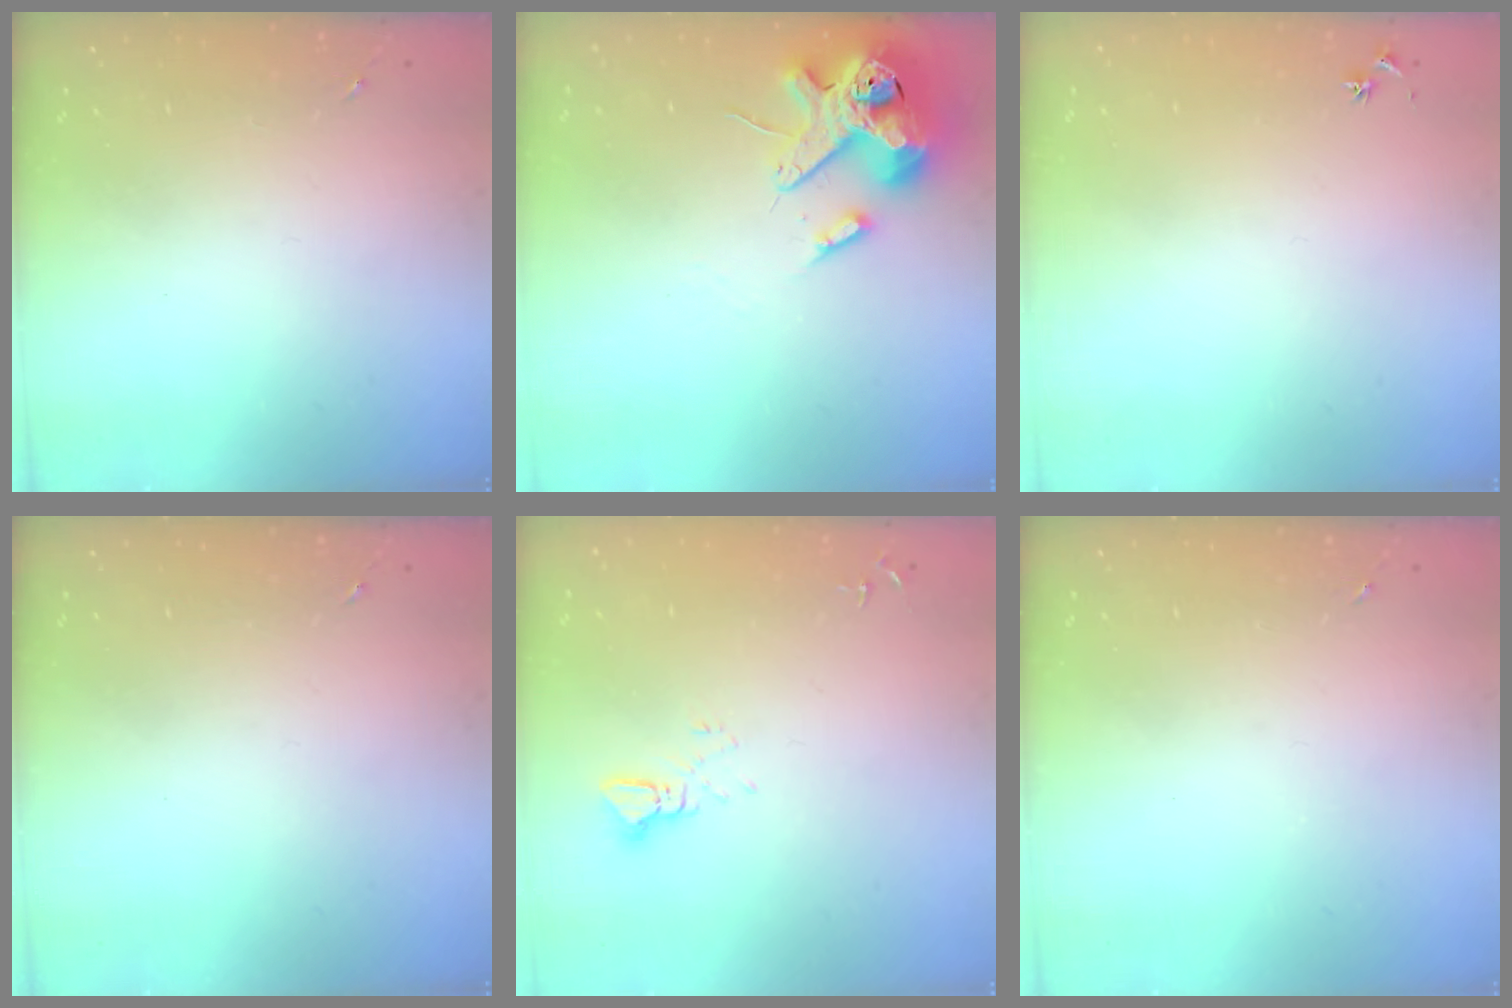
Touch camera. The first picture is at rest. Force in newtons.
{"total": 14.2, "press": 14.0, "slide": 2.3}
{"total": 2.5, "press": 2.5, "slide": 0.3}
{"total": 0.0}
{"total": 2.5, "press": 2.5, "slide": 0.1}
{"total": 0.0}